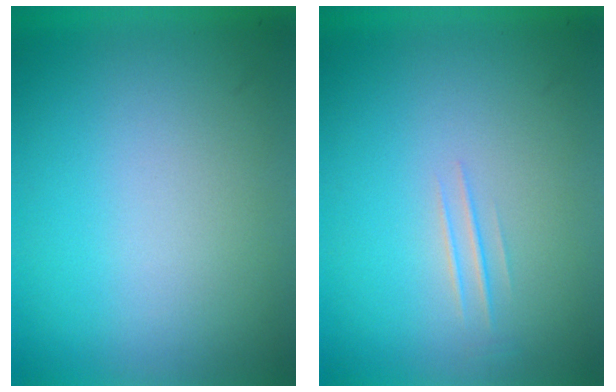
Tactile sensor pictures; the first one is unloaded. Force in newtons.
{"total": 1.1}